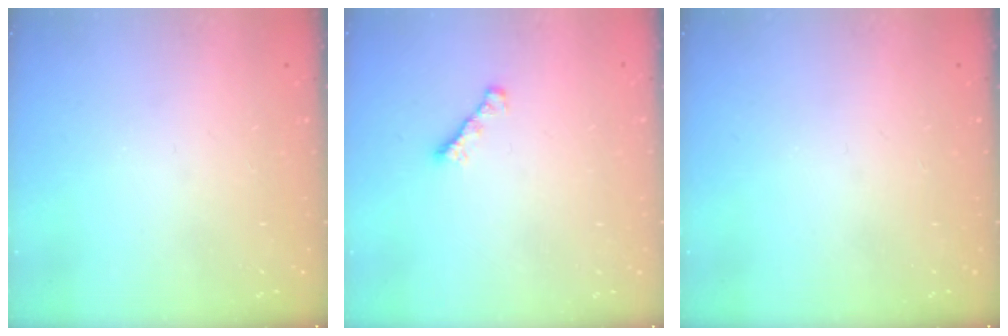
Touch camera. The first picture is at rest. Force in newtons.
{"total": 1.8, "press": 1.7, "slide": 0.6}
{"total": 0.0}